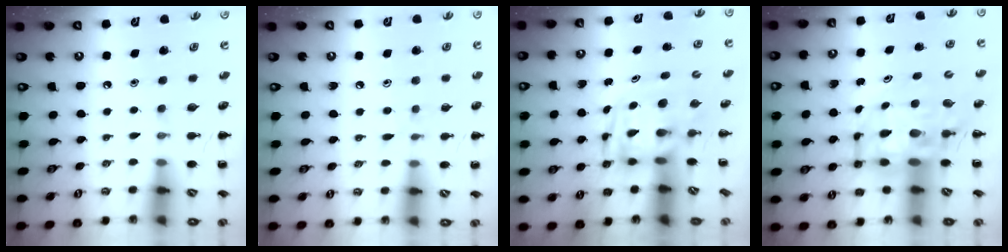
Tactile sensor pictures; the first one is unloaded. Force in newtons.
{"total": 4.2, "press": 3.8, "slide": 1.9}
{"total": 3.2, "press": 3.1, "slide": 0.7}
{"total": 9.5, "press": 9.1, "slide": 2.8}